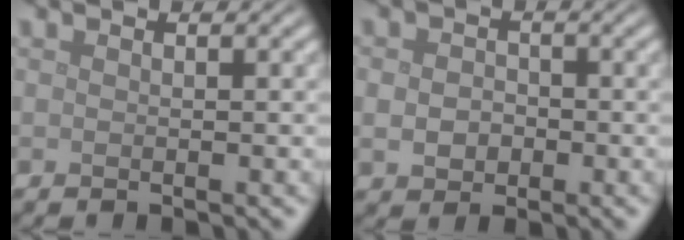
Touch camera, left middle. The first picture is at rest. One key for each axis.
{"total": 2.4, "fx": -0.3, "fy": 2.0, "fz": 1.4, "tx": -0.027, "ty": -0.004, "tz": -0.010}